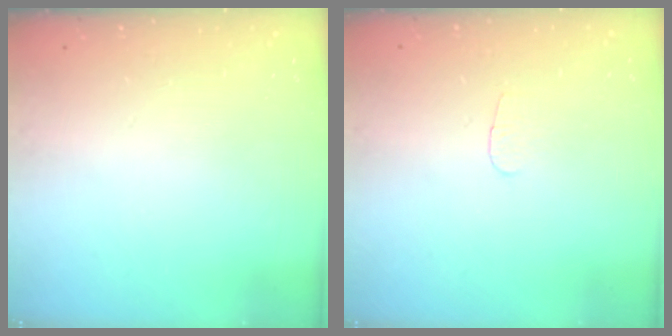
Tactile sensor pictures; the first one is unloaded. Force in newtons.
{"total": 2.8, "press": 2.8, "slide": 0.3}